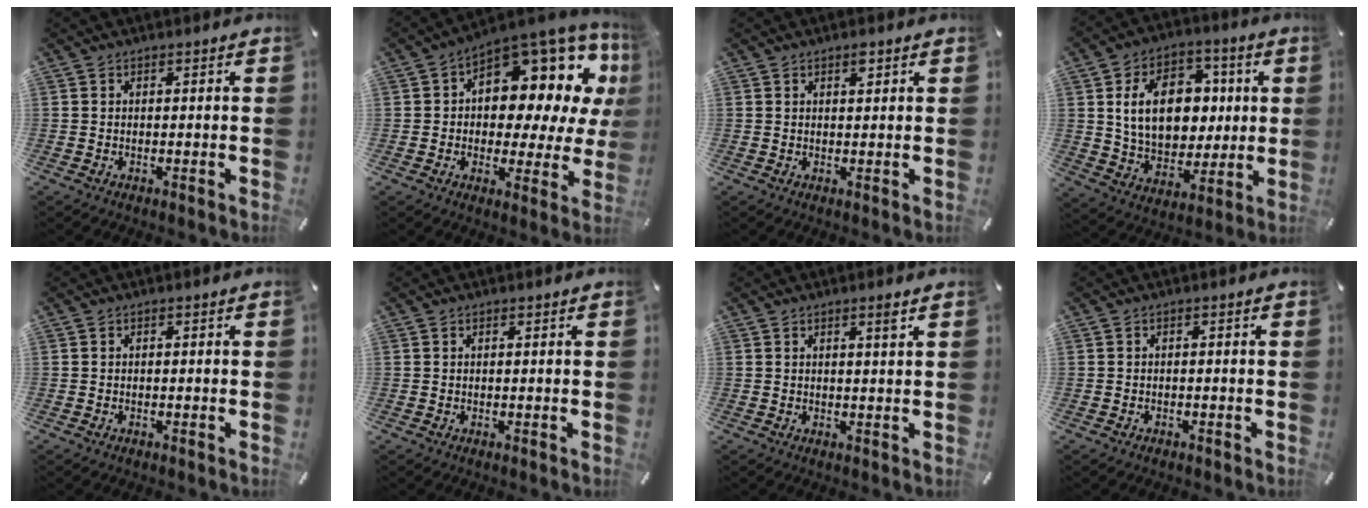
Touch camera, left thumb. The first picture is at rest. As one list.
[{"total": 13.3, "force": [6.8, 7.9, 8.2], "torque": [-0.102, -0.081, 0.115]}, {"total": 1.8, "force": [1.0, 0.7, 1.2], "torque": [-0.018, -0.002, 0.016]}, {"total": 16.0, "force": [2.5, 12.4, 9.8], "torque": [-0.161, 0.008, 0.051]}, {"total": 0.0}, {"total": 0.0}, {"total": 2.1, "force": [1.3, 0.0, 1.7], "torque": [-0.027, -0.005, 0.020]}, {"total": 0.7, "force": [-0.5, 0.5, 0.2], "torque": [-0.005, 0.003, -0.013]}]